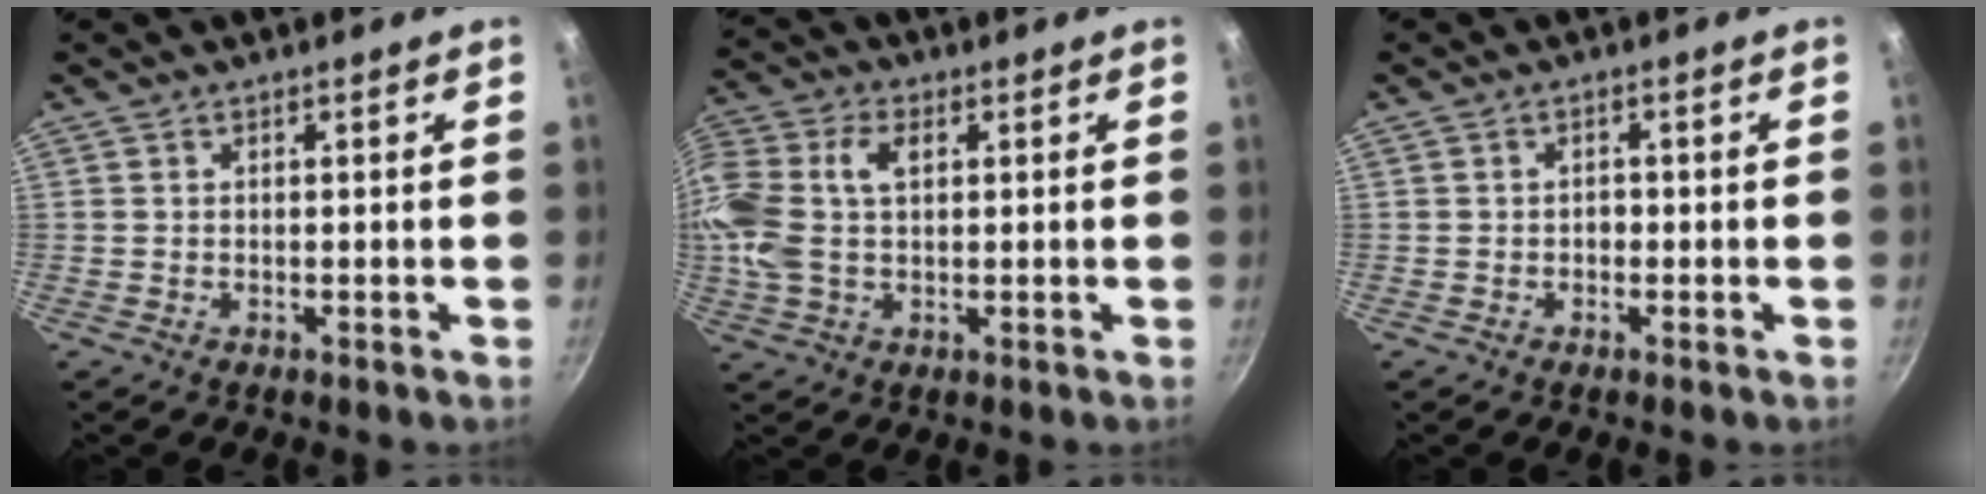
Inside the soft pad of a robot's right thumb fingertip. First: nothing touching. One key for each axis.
{"total": 15.2, "fx": 2.2, "fy": 9.6, "fz": 11.6, "tx": -0.299, "ty": 0.020, "tz": 0.042}
{"total": 1.2, "fx": -0.4, "fy": 0.9, "fz": 0.6, "tx": -0.001, "ty": 0.005, "tz": -0.010}